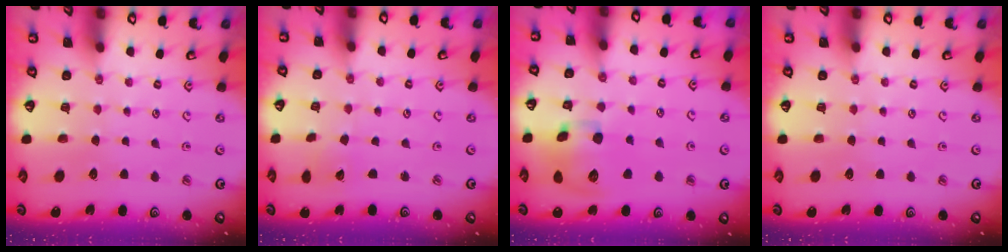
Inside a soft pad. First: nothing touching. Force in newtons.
{"total": 2.5, "press": 2.5, "slide": 0.3}
{"total": 13.4, "press": 13.2, "slide": 2.0}
{"total": 0.0}